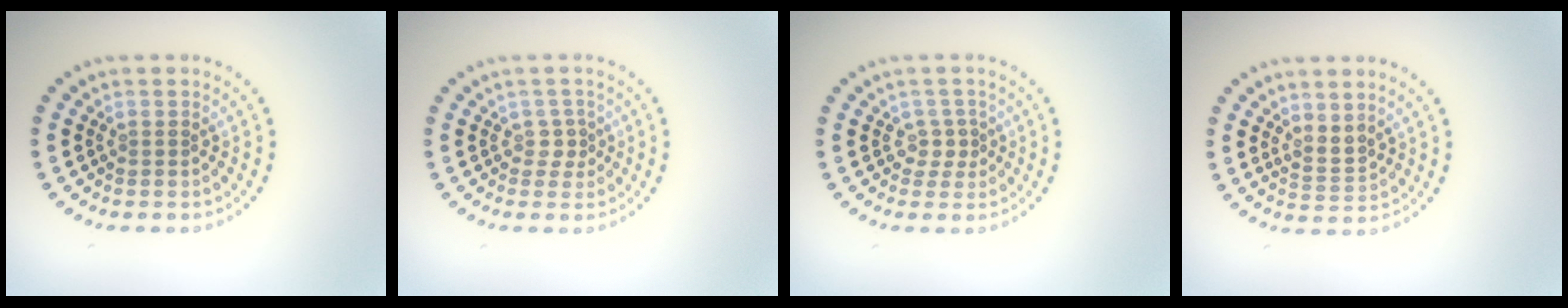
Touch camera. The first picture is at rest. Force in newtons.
{"total": 1.1, "press": 0.9, "slide": 0.7}
{"total": 1.6, "press": 1.2, "slide": 1.1}
{"total": 2.0, "press": 1.5, "slide": 1.4}